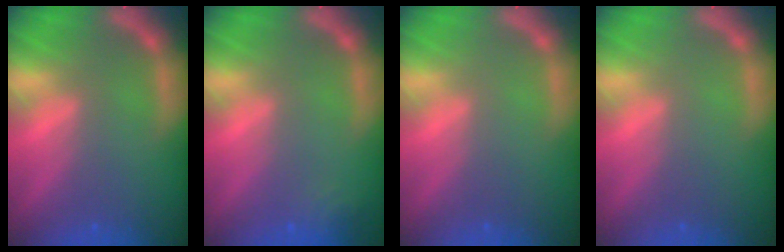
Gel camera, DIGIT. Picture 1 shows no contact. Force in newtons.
{"total": 1.9}
{"total": 0.0}
{"total": 0.0}